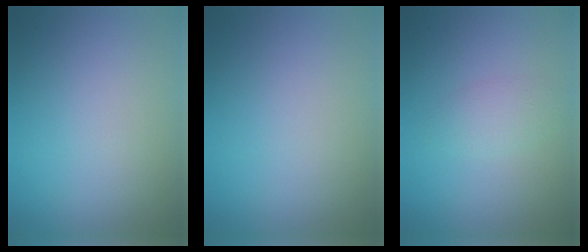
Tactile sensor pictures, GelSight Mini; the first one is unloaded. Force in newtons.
{"total": 0.0}
{"total": 1.7, "press": 1.7, "slide": 0.0}